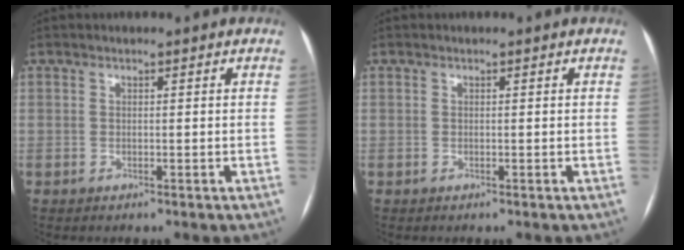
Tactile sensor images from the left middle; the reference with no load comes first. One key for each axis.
{"total": 0.0}